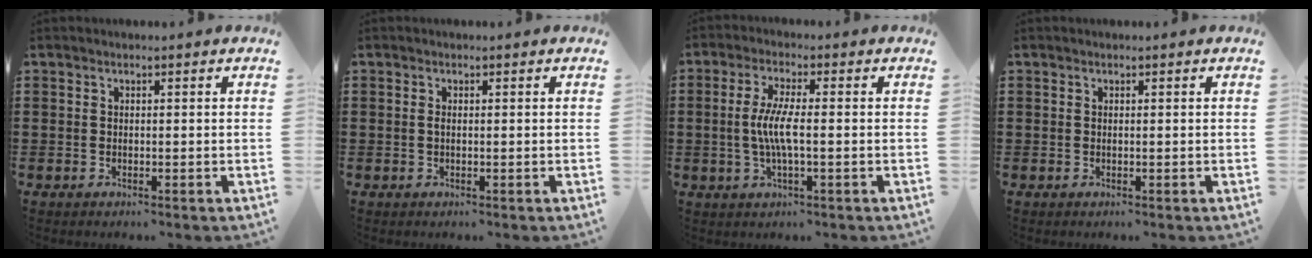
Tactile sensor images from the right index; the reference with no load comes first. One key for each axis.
{"total": 0.5, "fx": -0.1, "fy": 0.1, "fz": 0.5, "tx": -0.012, "ty": -0.003, "tz": -0.001}
{"total": 5.4, "fx": -0.6, "fy": 0.9, "fz": 5.3, "tx": -0.114, "ty": -0.007, "tz": -0.020}
{"total": 0.0}